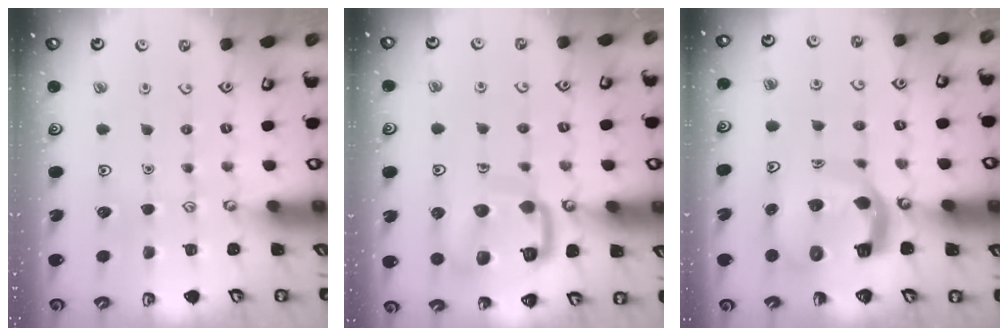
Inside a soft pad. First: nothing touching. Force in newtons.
{"total": 14.0, "press": 13.9, "slide": 1.4}
{"total": 12.1, "press": 12.0, "slide": 1.4}